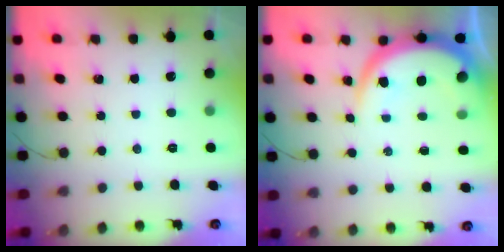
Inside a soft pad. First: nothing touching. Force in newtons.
{"total": 9.0, "press": 9.0, "slide": 0.9}